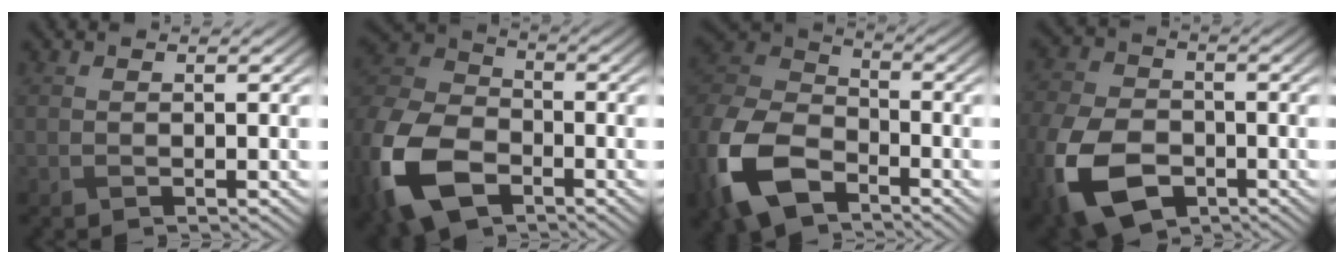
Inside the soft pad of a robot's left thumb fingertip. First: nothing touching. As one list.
[{"total": 16.0, "force": [-7.0, 10.4, 9.9], "torque": [-0.278, -0.055, -0.137]}, {"total": 14.2, "force": [-7.1, 8.7, 8.7], "torque": [-0.236, -0.039, -0.147]}, {"total": 13.9, "force": [-5.5, 9.2, 8.8], "torque": [-0.254, -0.062, -0.096]}]